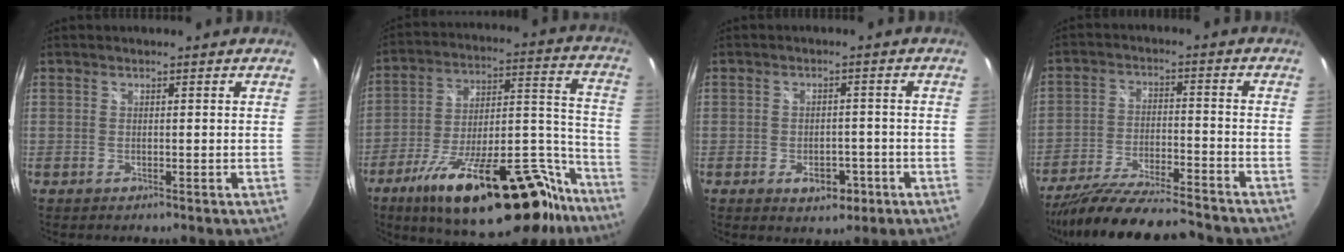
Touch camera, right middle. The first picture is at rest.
{"total": 30.5, "force": [-21.8, 10.1, 18.8], "torque": [-0.264, 0.007, -0.313]}
{"total": 5.3, "force": [-2.6, 3.4, 3.2], "torque": [-0.057, 0.001, -0.029]}
{"total": 18.7, "force": [-16.6, 2.2, 8.2], "torque": [-0.165, -0.038, -0.268]}